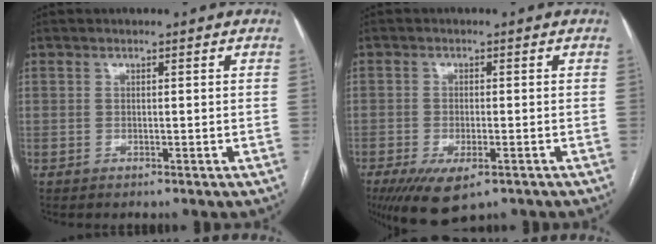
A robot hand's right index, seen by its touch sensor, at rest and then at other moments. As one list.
[{"total": 8.1, "force": [-4.8, 3.0, 5.9], "torque": [-0.101, -0.018, -0.074]}]